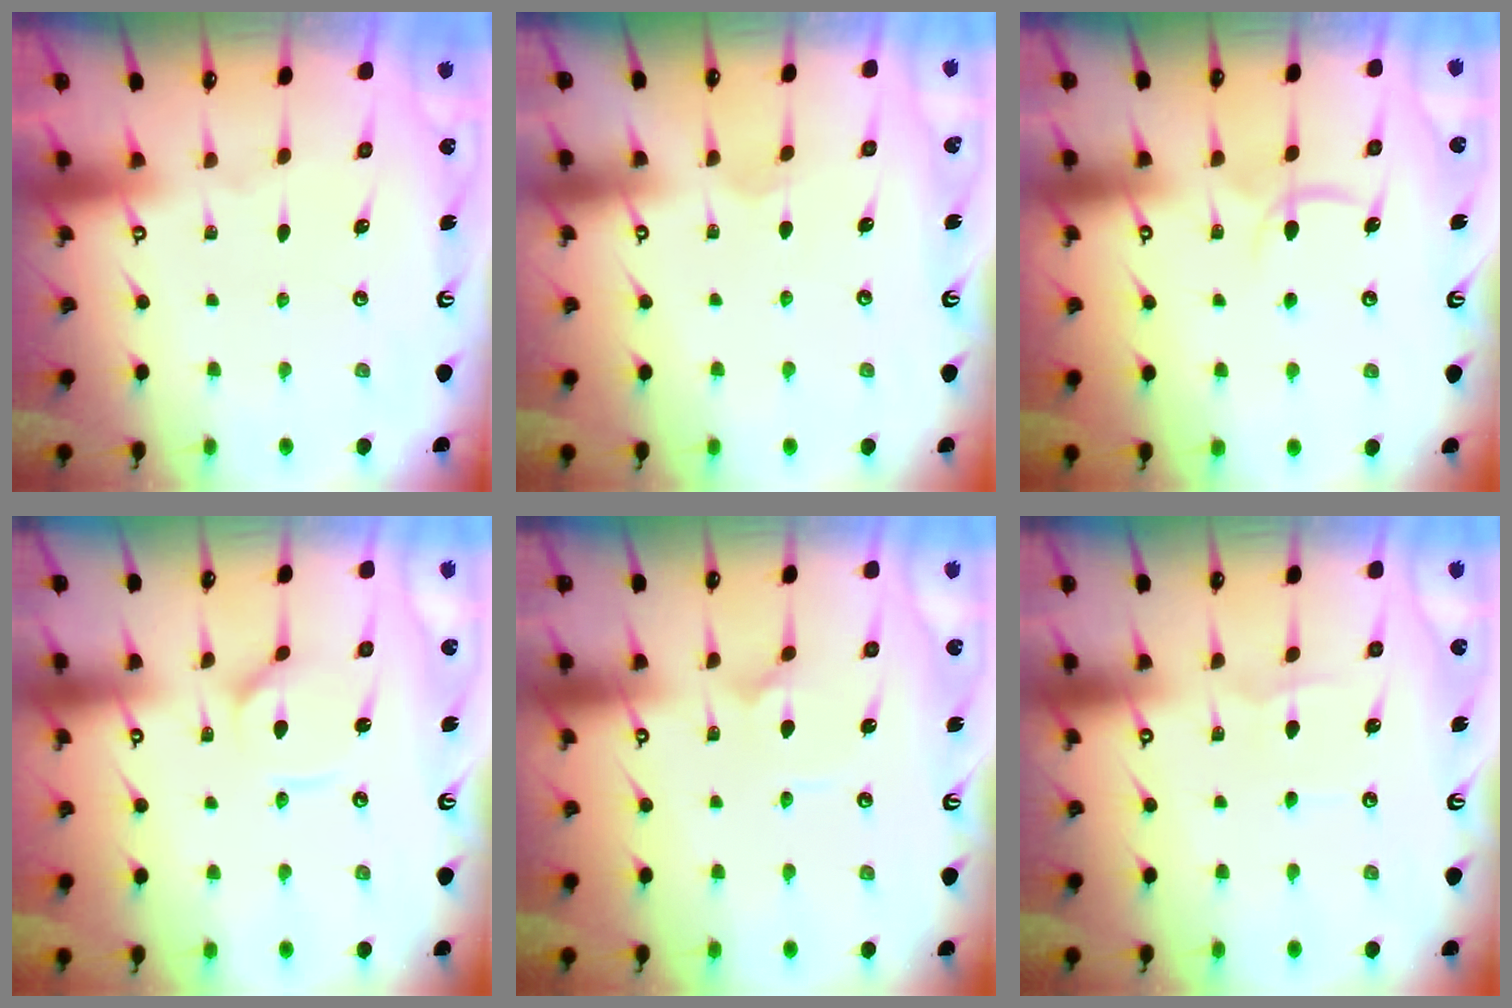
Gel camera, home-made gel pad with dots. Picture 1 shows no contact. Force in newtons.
{"total": 2.1, "press": 2.1, "slide": 0.3}
{"total": 5.7, "press": 5.7, "slide": 0.8}
{"total": 2.9, "press": 2.9, "slide": 0.4}
{"total": 2.3, "press": 2.3, "slide": 0.2}
{"total": 2.1, "press": 2.1, "slide": 0.2}